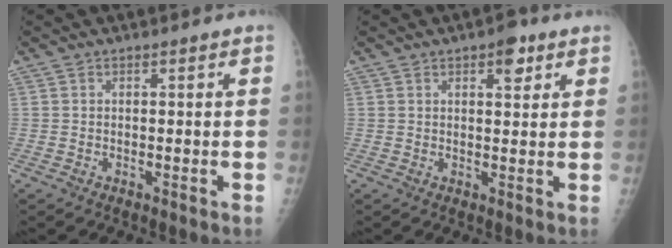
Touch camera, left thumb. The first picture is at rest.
{"total": 4.1, "force": [2.2, 1.9, 2.8], "torque": [-0.023, -0.008, 0.027]}